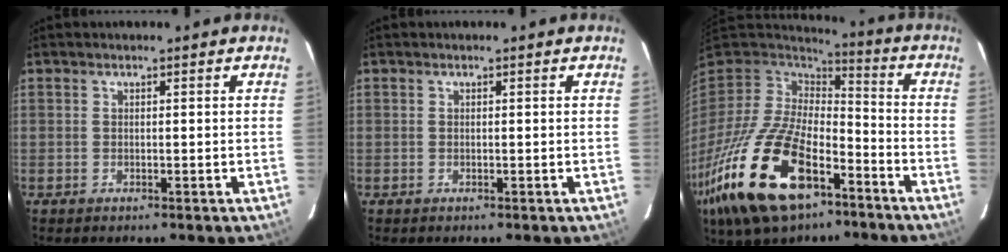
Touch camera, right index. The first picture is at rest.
{"total": 0.0}
{"total": 27.0, "force": [-14.1, 13.3, 18.8], "torque": [-0.404, -0.048, -0.245]}